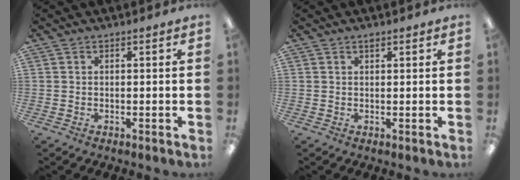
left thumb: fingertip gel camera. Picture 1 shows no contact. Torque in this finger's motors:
{"motor_torque": [0.09, -0.04, 0.42, -0.19, 0.00]}